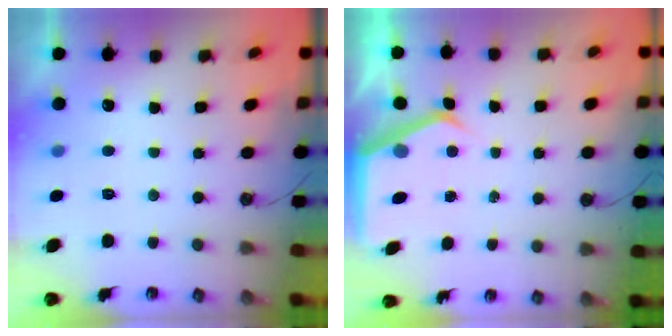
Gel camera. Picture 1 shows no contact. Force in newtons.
{"total": 4.5, "press": 4.4, "slide": 0.6}